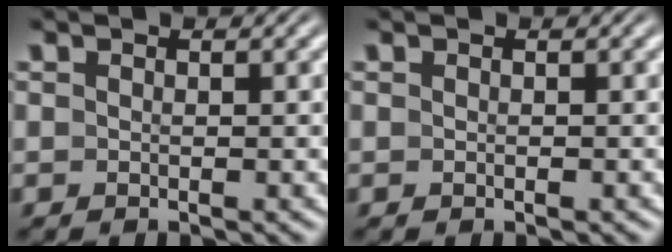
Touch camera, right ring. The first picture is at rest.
{"total": 0.0}